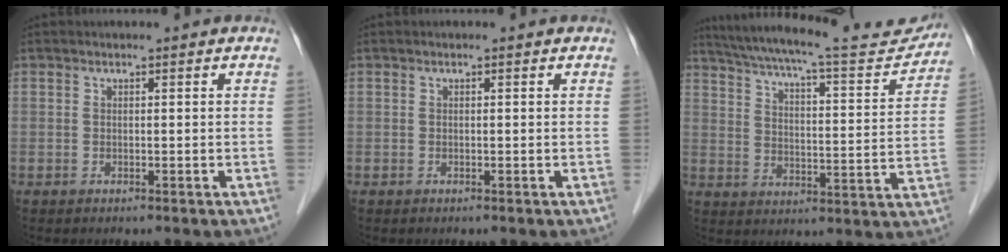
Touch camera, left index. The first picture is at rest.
{"total": 0.0}
{"total": 22.4, "force": [20.4, 2.6, 8.9], "torque": [-0.149, -0.023, 0.274]}